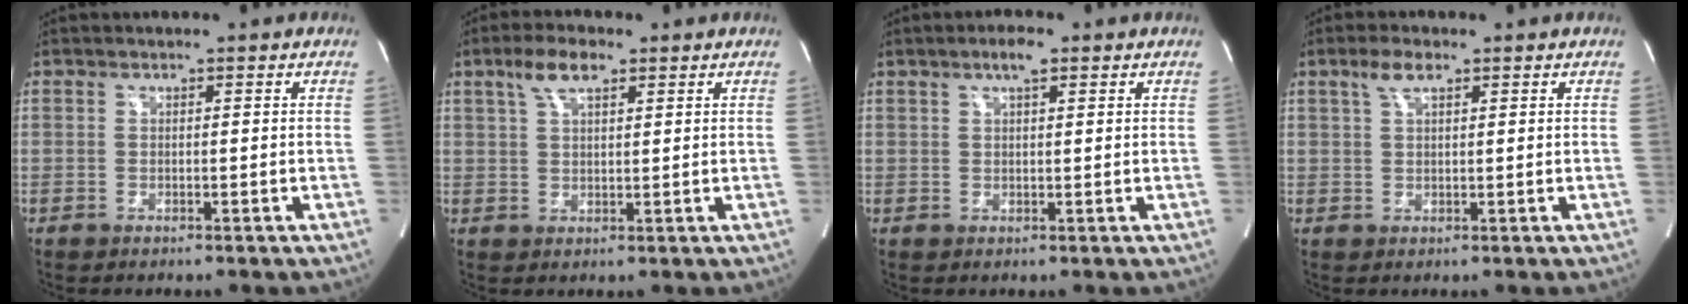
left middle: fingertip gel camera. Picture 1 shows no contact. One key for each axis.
{"total": 5.0, "fx": 3.0, "fy": 1.8, "fz": 3.6, "tx": -0.077, "ty": 0.013, "tz": 0.060}
{"total": 2.9, "fx": 1.7, "fy": 0.5, "fz": 2.3, "tx": -0.044, "ty": 0.006, "tz": 0.030}
{"total": 3.0, "fx": 1.8, "fy": 1.1, "fz": 2.2, "tx": -0.049, "ty": 0.009, "tz": 0.040}